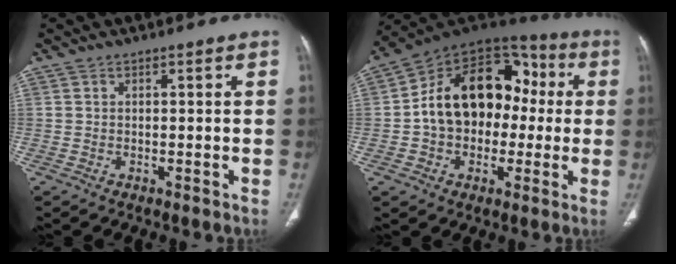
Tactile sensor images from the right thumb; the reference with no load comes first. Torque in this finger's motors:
{"motor_torque": [2.47, 2.54, 1.31, -1.16, 0.18]}